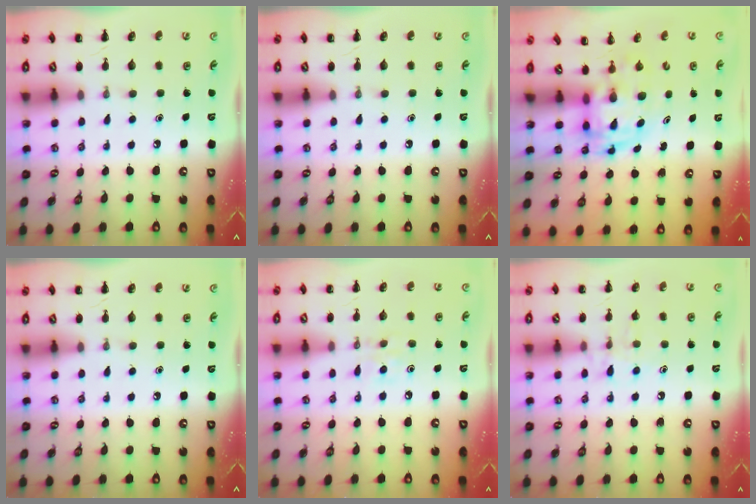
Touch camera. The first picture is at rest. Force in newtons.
{"total": 0.0}
{"total": 2.9, "press": 2.9, "slide": 0.6}
{"total": 0.0}
{"total": 5.4, "press": 5.1, "slide": 1.8}
{"total": 7.4, "press": 7.3, "slide": 1.2}